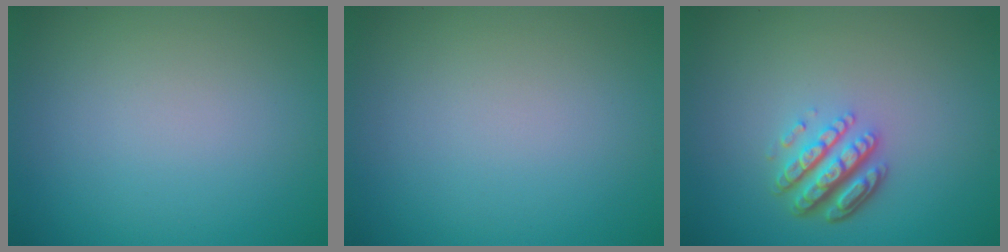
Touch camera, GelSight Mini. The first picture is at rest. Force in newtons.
{"total": 0.0}
{"total": 4.5, "press": 3.3, "slide": 3.1}